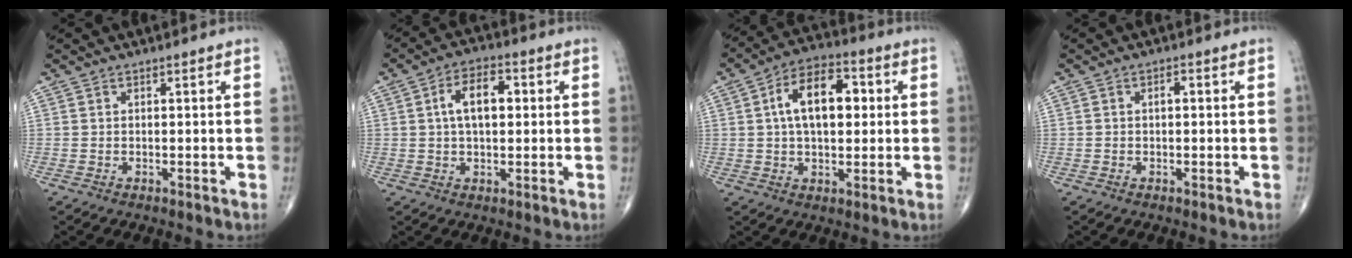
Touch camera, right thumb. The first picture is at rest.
{"total": 8.4, "force": [1.4, 4.5, 6.9], "torque": [-0.110, 0.016, 0.020]}
{"total": 13.1, "force": [2.2, 7.3, 10.6], "torque": [-0.160, 0.019, 0.031]}
{"total": 1.2, "force": [0.0, 0.6, 1.0], "torque": [-0.015, 0.003, -0.002]}